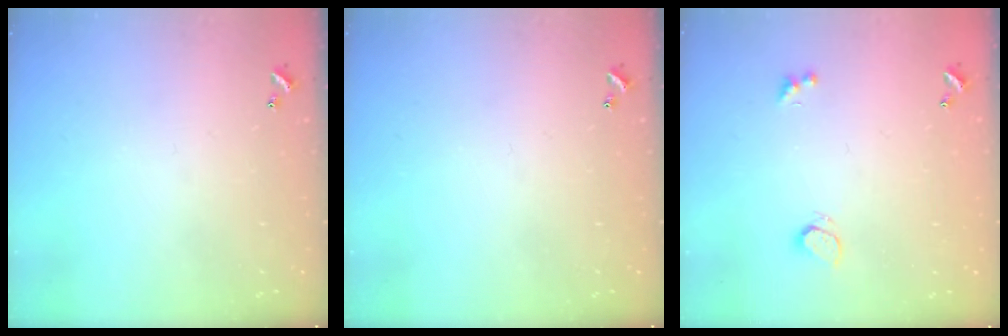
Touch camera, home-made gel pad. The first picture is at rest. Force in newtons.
{"total": 0.0}
{"total": 2.4, "press": 1.9, "slide": 1.4}